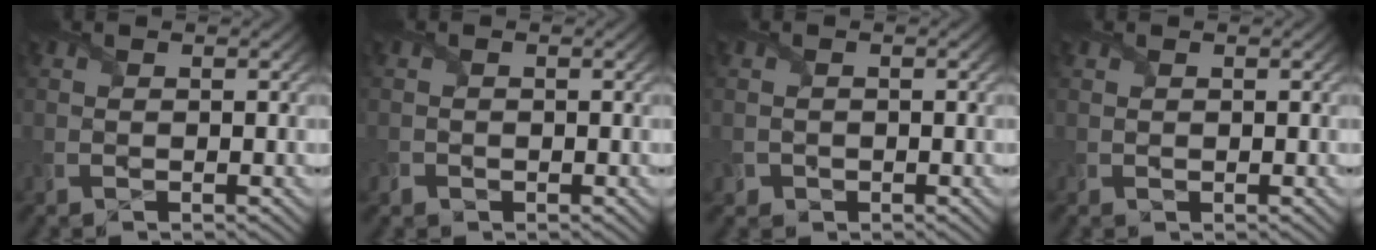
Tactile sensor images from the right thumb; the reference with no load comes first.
{"total": 0.8, "force": [-0.4, 0.7, -0.2], "torque": [0.006, -0.002, -0.011]}
{"total": 1.1, "force": [-0.3, 1.0, -0.3], "torque": [0.012, 0.000, -0.006]}
{"total": 0.5, "force": [0.4, 0.4, -0.1], "torque": [0.002, 0.000, 0.006]}